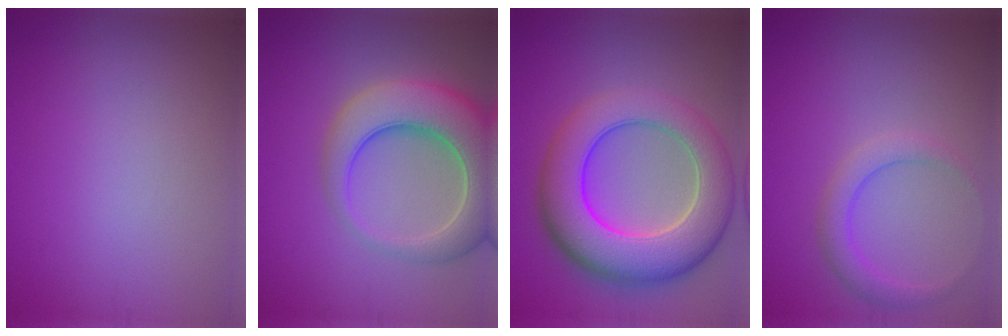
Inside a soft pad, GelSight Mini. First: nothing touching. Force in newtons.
{"total": 8.9, "press": 8.9, "slide": 0.7}
{"total": 10.5, "press": 10.4, "slide": 0.4}
{"total": 2.4, "press": 2.4, "slide": 0.1}